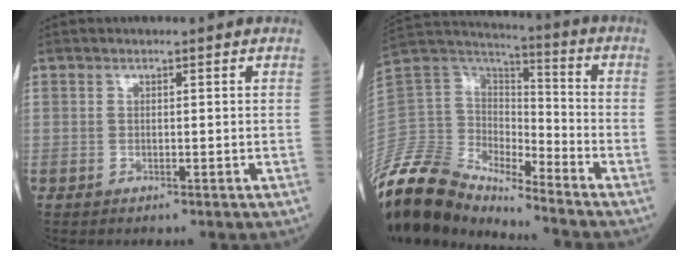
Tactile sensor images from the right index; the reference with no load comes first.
{"total": 15.8, "force": [-14.2, 4.8, 4.9], "torque": [-0.104, 0.052, -0.276]}